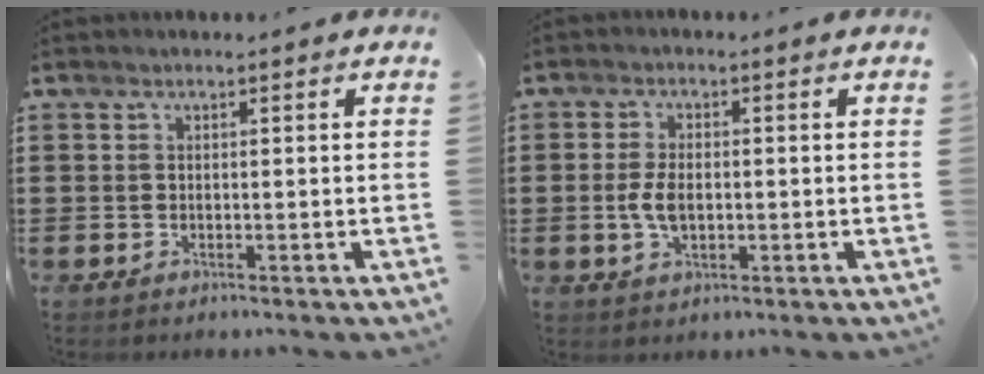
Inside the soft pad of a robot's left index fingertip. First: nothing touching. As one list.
[{"total": 4.4, "force": [-0.3, 2.2, 3.7], "torque": [-0.084, 0.000, -0.010]}]